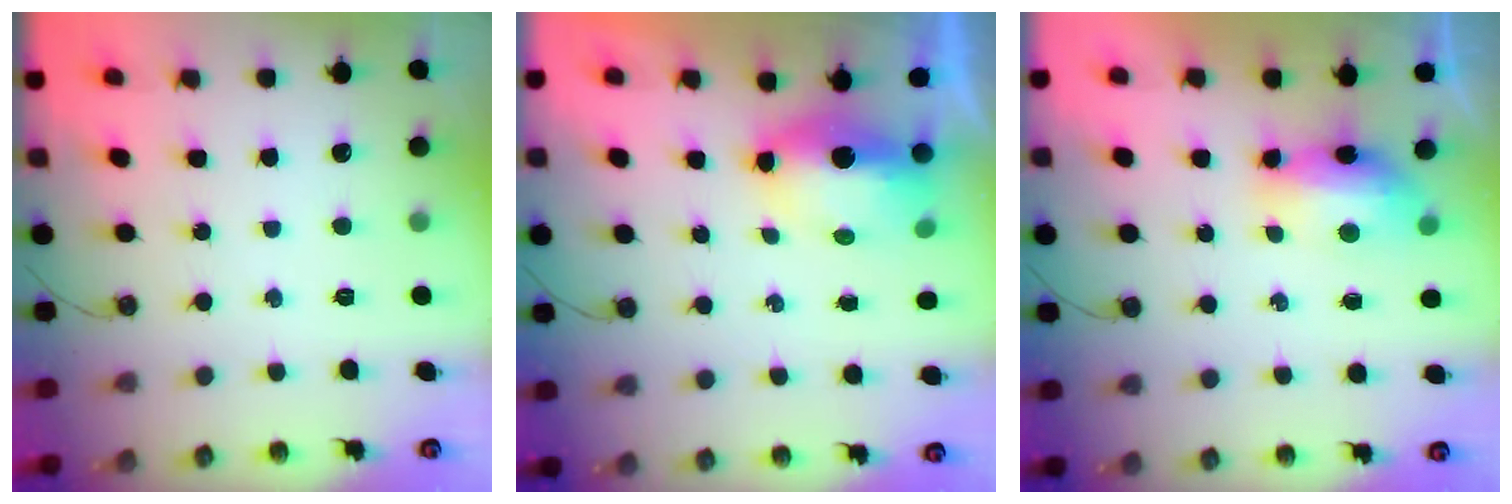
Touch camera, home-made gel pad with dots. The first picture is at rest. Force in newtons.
{"total": 7.0, "press": 6.9, "slide": 1.3}
{"total": 10.1, "press": 9.1, "slide": 4.4}